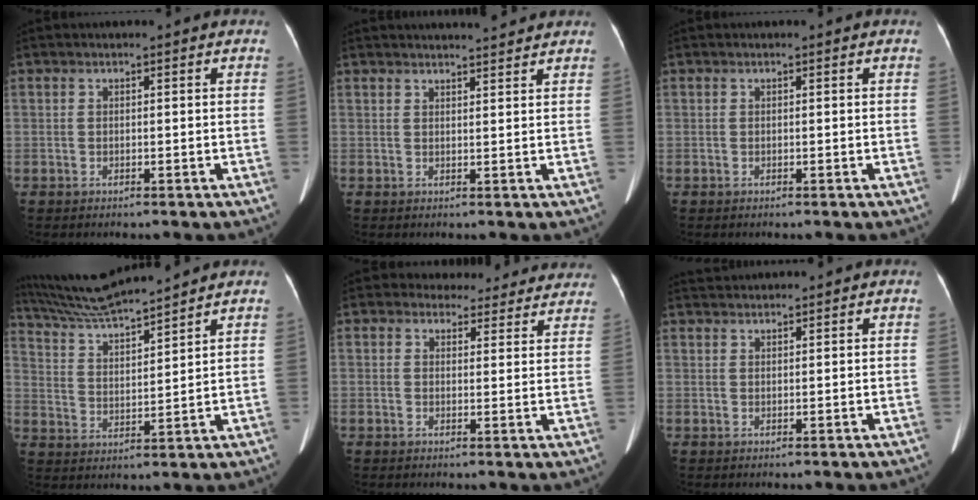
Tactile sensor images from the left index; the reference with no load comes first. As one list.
[{"total": 6.0, "force": [5.8, 0.1, 1.6], "torque": [-0.019, 0.004, 0.066]}, {"total": 0.0}, {"total": 12.3, "force": [11.3, -0.9, 4.7], "torque": [-0.095, 0.011, 0.206]}, {"total": 11.8, "force": [10.6, 5.3, 0.2], "torque": [0.041, -0.013, 0.098]}, {"total": 3.2, "force": [3.2, 0.1, 0.6], "torque": [-0.007, 0.022, 0.055]}]